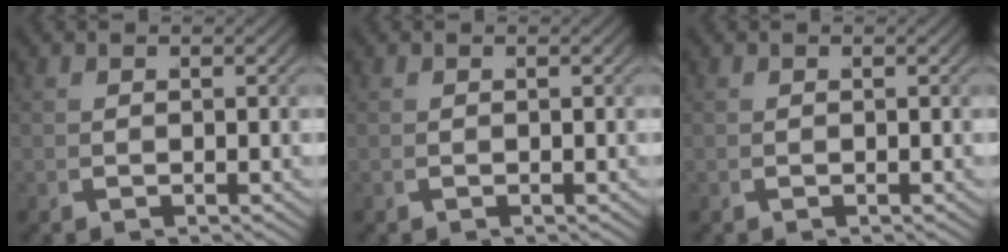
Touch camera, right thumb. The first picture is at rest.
{"total": 0.0}
{"total": 0.0}